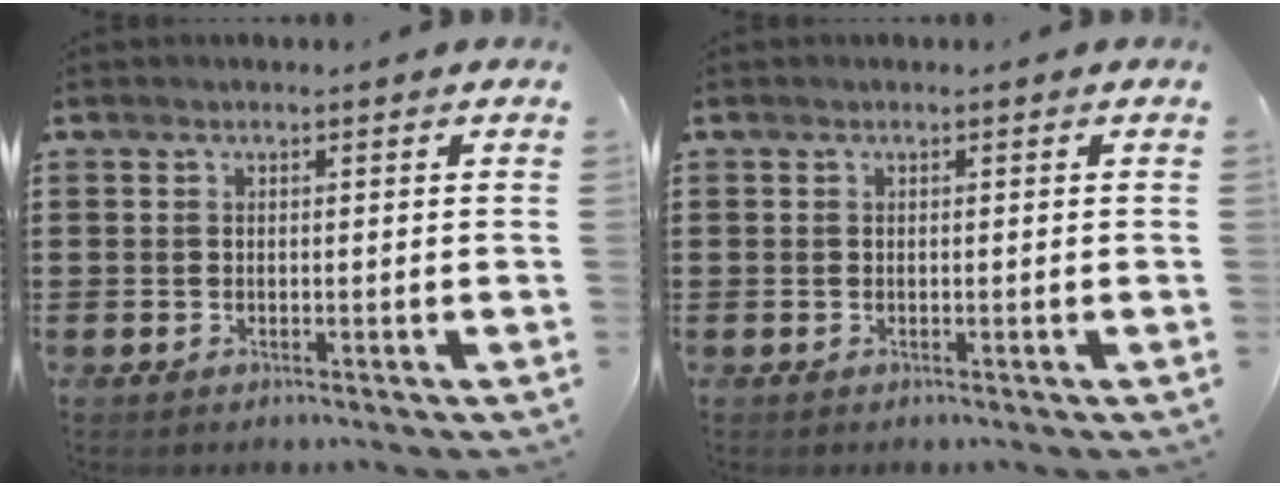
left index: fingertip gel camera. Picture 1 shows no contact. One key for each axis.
{"total": 0.0}